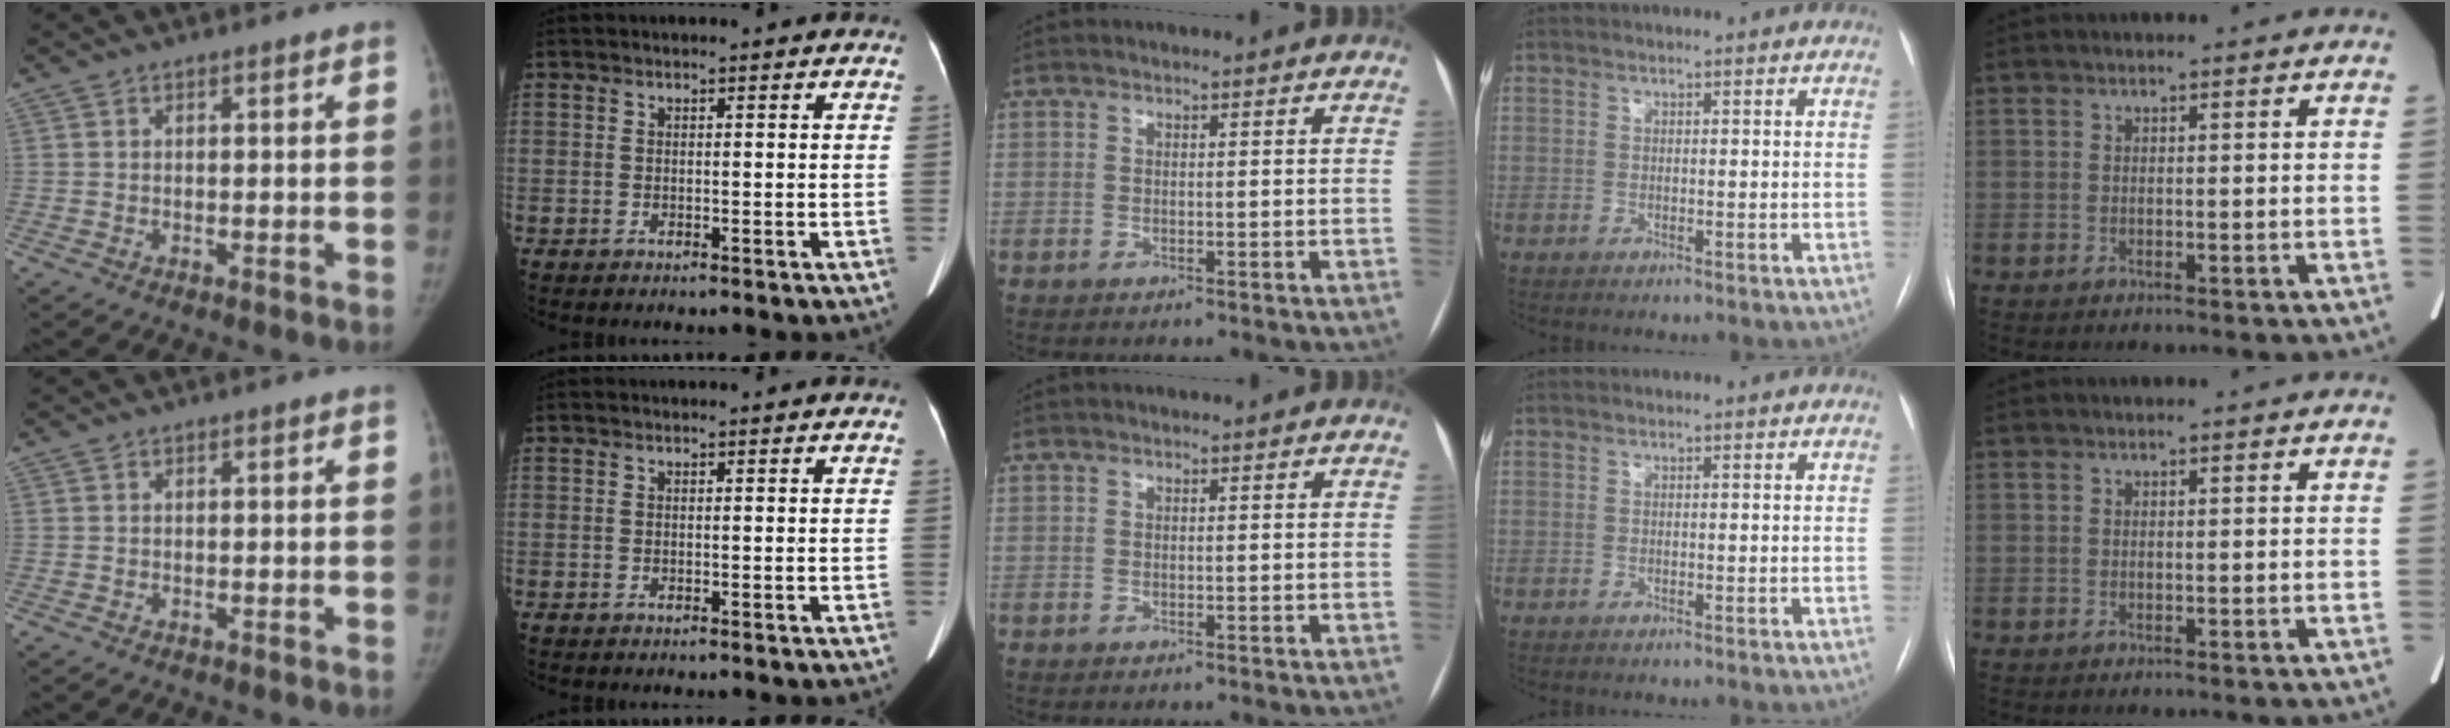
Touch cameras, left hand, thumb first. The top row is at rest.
{}